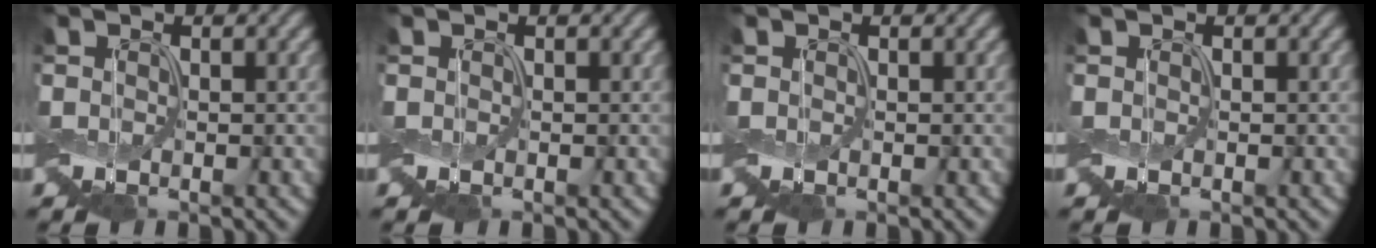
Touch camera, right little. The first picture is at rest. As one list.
[{"total": 0.0}, {"total": 0.0}, {"total": 0.0}]